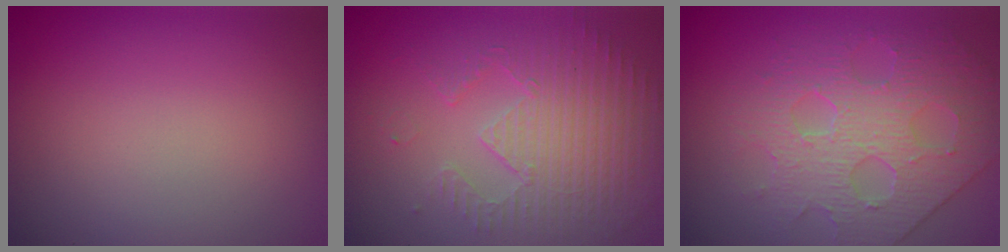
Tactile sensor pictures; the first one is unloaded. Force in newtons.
{"total": 3.8, "press": 3.6, "slide": 1.2}
{"total": 4.6, "press": 4.4, "slide": 1.1}